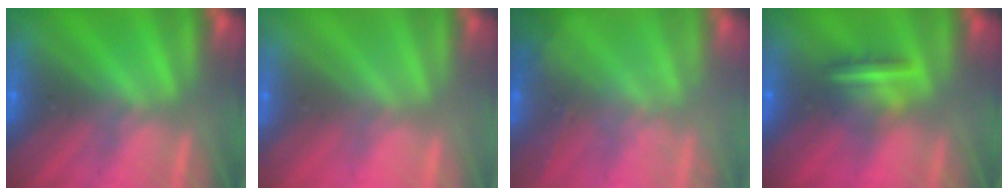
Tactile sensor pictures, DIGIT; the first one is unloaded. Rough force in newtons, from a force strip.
{"total": 2.8}
{"total": 2.7}
{"total": 8.7}